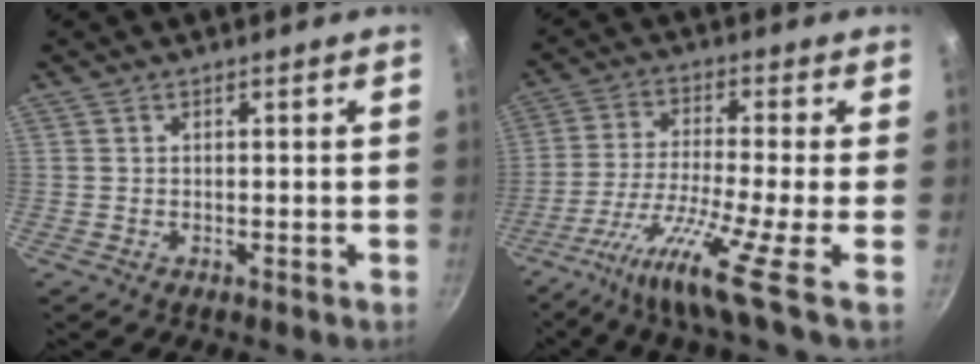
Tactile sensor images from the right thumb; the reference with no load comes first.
{"total": 13.2, "force": [-5.8, -0.3, 11.8], "torque": [-0.229, 0.006, -0.122]}